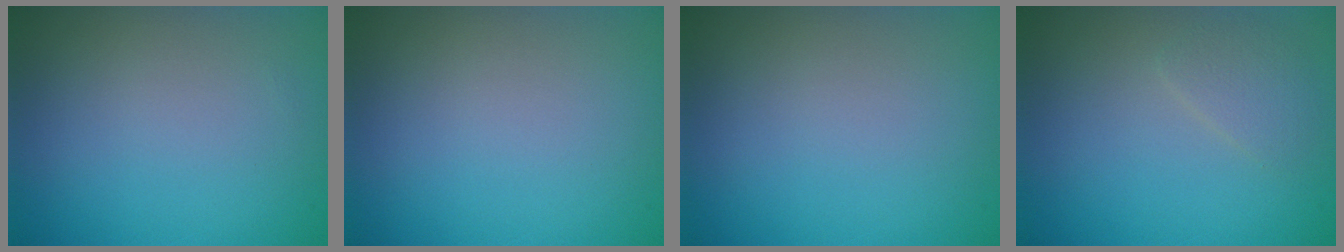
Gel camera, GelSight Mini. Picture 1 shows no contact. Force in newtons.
{"total": 0.0}
{"total": 0.0}
{"total": 1.5, "press": 1.5, "slide": 0.1}